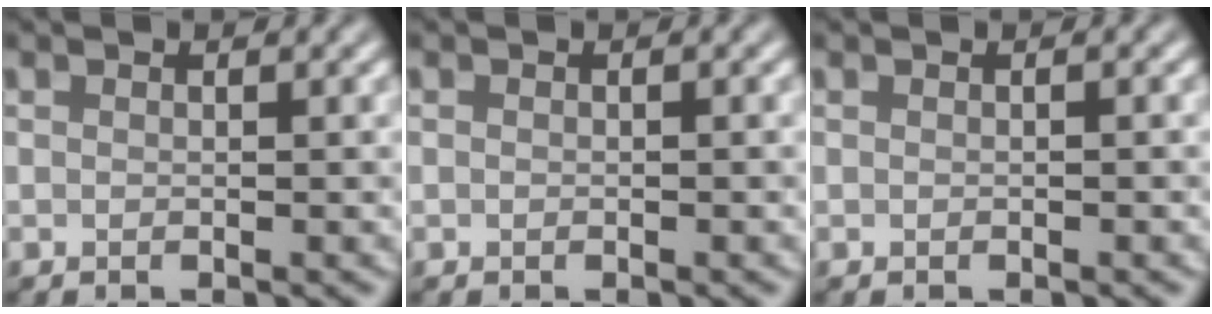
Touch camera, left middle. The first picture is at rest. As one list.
[{"total": 0.0}, {"total": 0.0}]